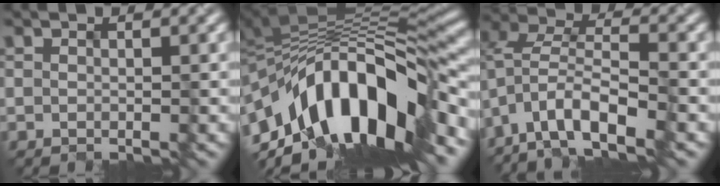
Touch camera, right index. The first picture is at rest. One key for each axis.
{"total": 14.5, "fx": -5.4, "fy": 7.2, "fz": 11.3, "tx": -0.169, "ty": 0.012, "tz": -0.090}
{"total": 7.8, "fx": -4.5, "fy": 3.2, "fz": 5.5, "tx": -0.096, "ty": 0.004, "tz": -0.084}